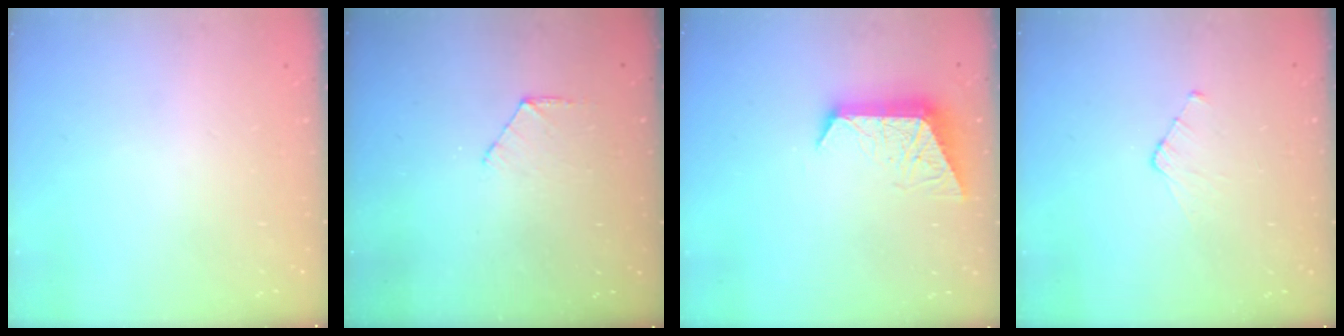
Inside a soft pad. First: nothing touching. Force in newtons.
{"total": 4.2, "press": 4.2, "slide": 0.5}
{"total": 11.7, "press": 11.7, "slide": 0.9}
{"total": 4.1, "press": 4.1, "slide": 0.4}